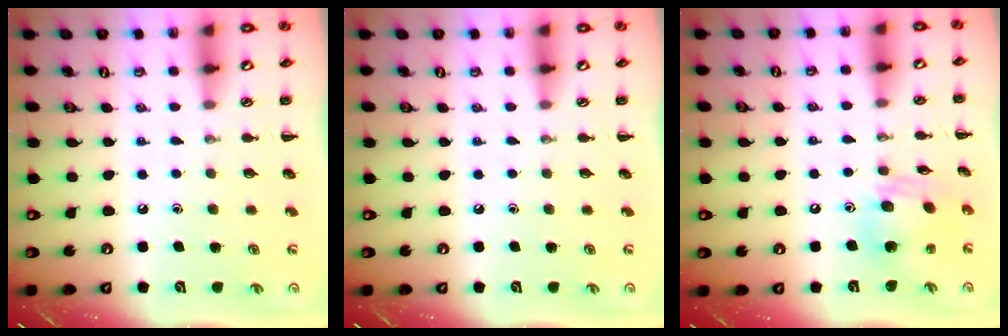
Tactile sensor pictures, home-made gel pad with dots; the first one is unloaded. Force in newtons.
{"total": 0.0}
{"total": 12.6, "press": 12.5, "slide": 1.7}